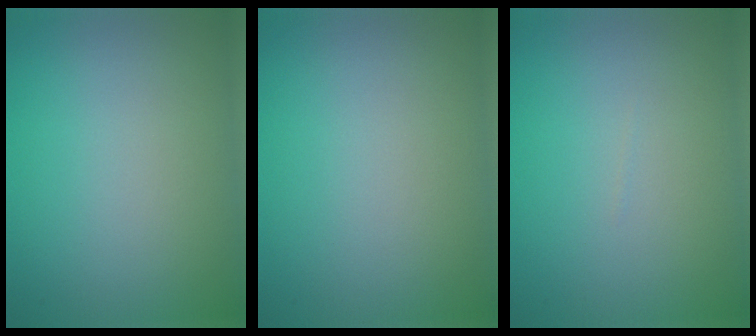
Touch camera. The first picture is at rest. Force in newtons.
{"total": 0.0}
{"total": 0.0}